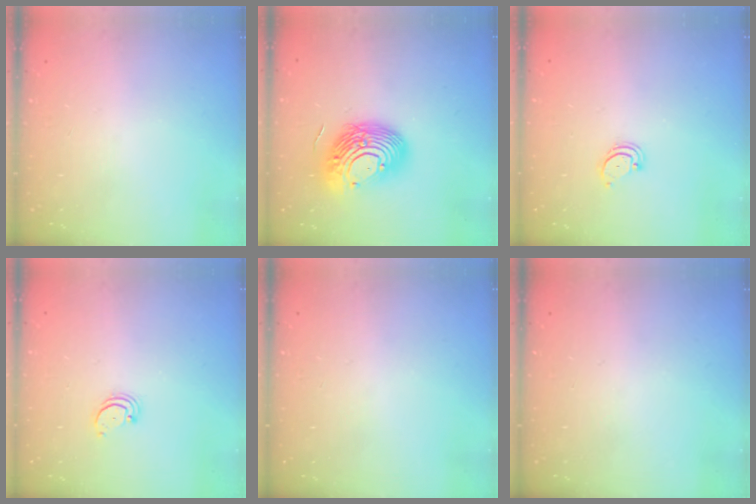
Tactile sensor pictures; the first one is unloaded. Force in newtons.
{"total": 15.1, "press": 14.8, "slide": 2.7}
{"total": 2.2, "press": 2.2, "slide": 0.3}
{"total": 2.2, "press": 2.2, "slide": 0.2}
{"total": 0.0}
{"total": 0.0}